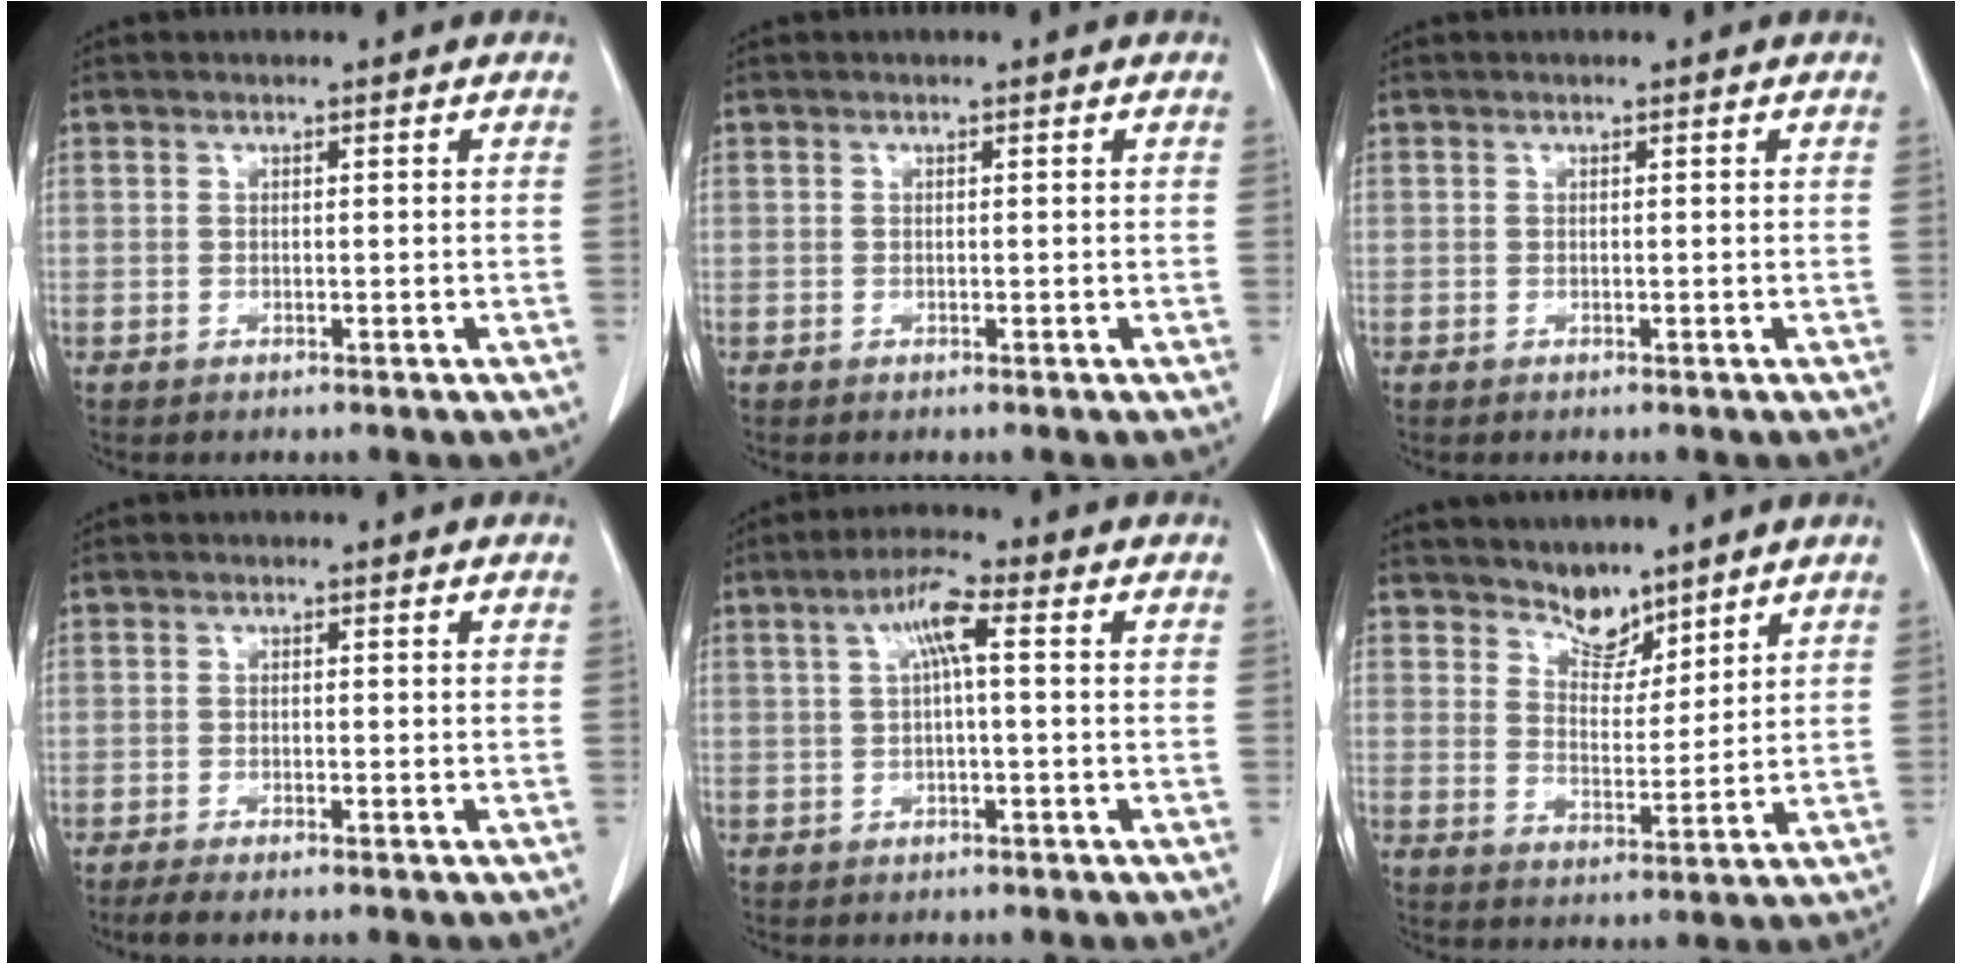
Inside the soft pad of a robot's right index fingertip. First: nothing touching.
{"total": 0.0}
{"total": 0.0}
{"total": 3.4, "force": [-2.7, 0.3, 2.0], "torque": [-0.031, -0.007, -0.038]}
{"total": 4.9, "force": [1.0, 0.5, 4.7], "torque": [-0.091, 0.016, 0.020]}
{"total": 5.1, "force": [4.5, 2.0, 1.2], "torque": [-0.022, -0.001, 0.087]}